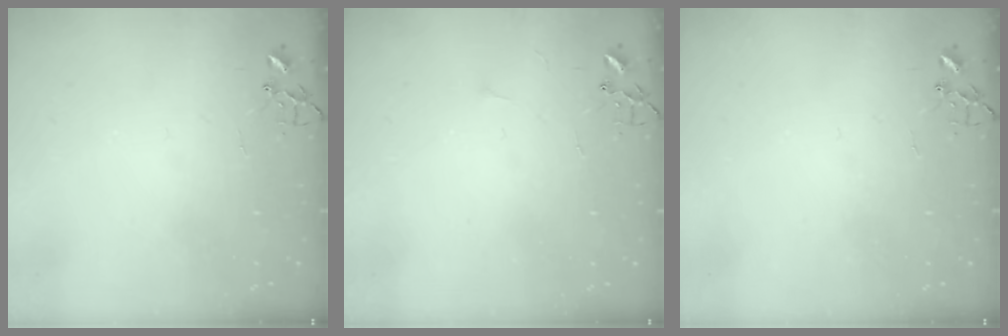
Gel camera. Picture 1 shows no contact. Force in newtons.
{"total": 2.7, "press": 2.6, "slide": 0.4}
{"total": 0.0}